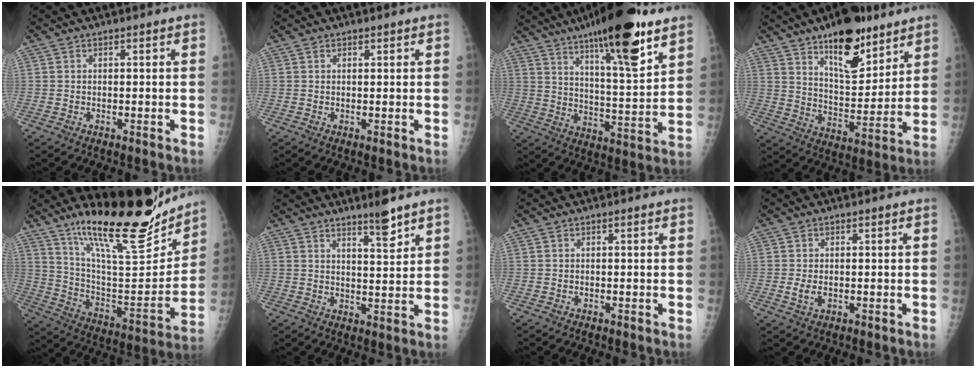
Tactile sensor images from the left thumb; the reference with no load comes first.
{"total": 0.6, "force": [0.4, 0.4, 0.2], "torque": [0.000, -0.003, 0.005]}
{"total": 20.1, "force": [12.8, 4.0, 15.0], "torque": [-0.214, -0.063, 0.203]}
{"total": 16.4, "force": [10.6, 6.8, 10.5], "torque": [-0.122, -0.070, 0.174]}
{"total": 25.3, "force": [19.1, 6.1, 15.4], "torque": [-0.204, -0.107, 0.317]}
{"total": 5.0, "force": [4.0, 0.5, 3.0], "torque": [-0.041, -0.037, 0.064]}
{"total": 0.0}
{"total": 2.5, "force": [-0.3, 1.6, 1.9], "torque": [-0.037, -0.004, -0.003]}